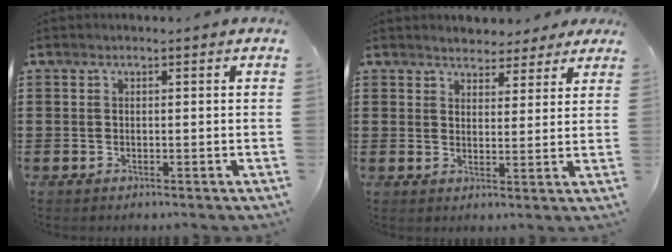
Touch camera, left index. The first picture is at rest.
{"total": 3.4, "force": [3.2, 1.1, -0.1], "torque": [-0.011, -0.002, 0.061]}